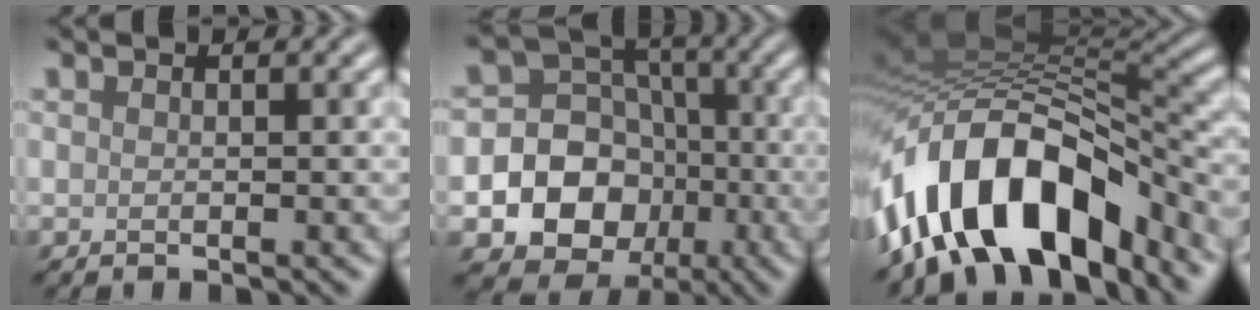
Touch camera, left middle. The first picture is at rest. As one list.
[{"total": 12.7, "force": [-4.0, 11.4, 4.1], "torque": [-0.074, -0.024, -0.084]}, {"total": 14.3, "force": [-7.5, 7.2, 9.9], "torque": [-0.162, 0.012, -0.141]}]